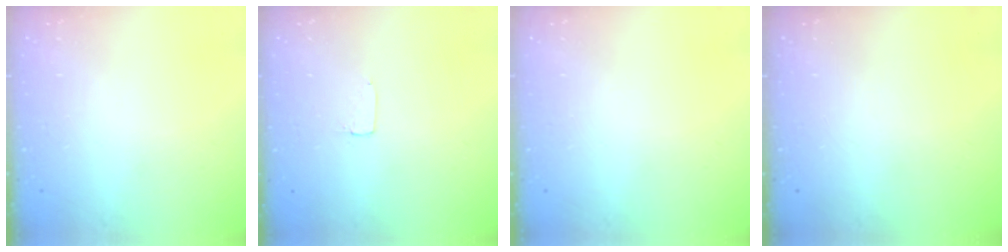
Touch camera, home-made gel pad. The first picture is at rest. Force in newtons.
{"total": 1.7, "press": 1.7, "slide": 0.1}
{"total": 0.0}
{"total": 0.0}